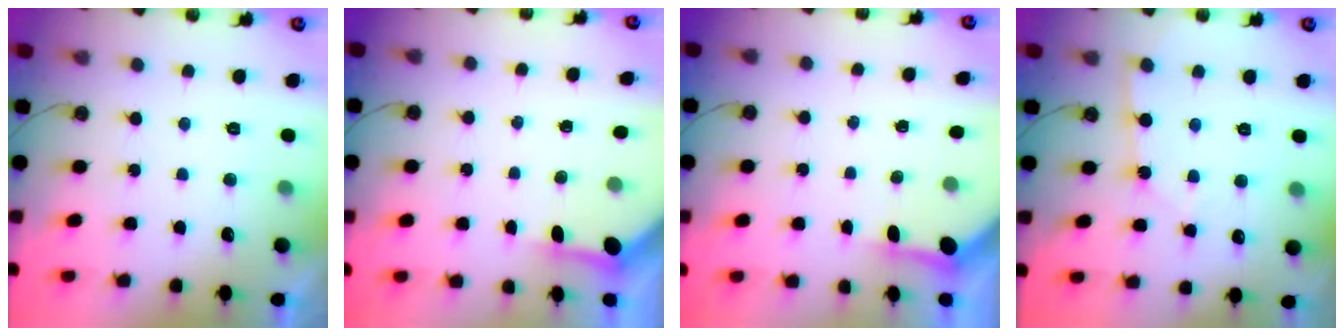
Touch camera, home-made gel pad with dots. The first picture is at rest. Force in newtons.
{"total": 3.7, "press": 3.7, "slide": 0.3}
{"total": 3.4, "press": 3.4, "slide": 0.3}
{"total": 4.8, "press": 4.8, "slide": 0.4}